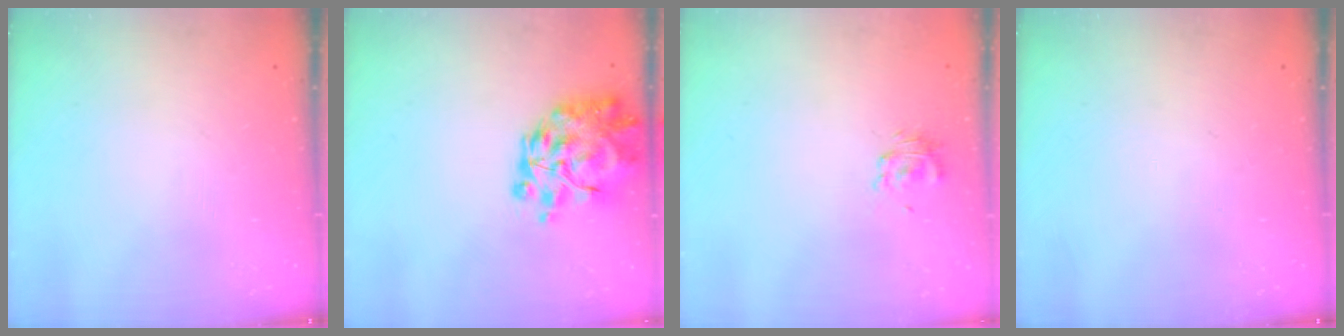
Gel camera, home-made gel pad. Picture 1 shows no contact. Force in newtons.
{"total": 10.1, "press": 9.6, "slide": 3.1}
{"total": 2.9, "press": 2.8, "slide": 0.7}
{"total": 0.0}